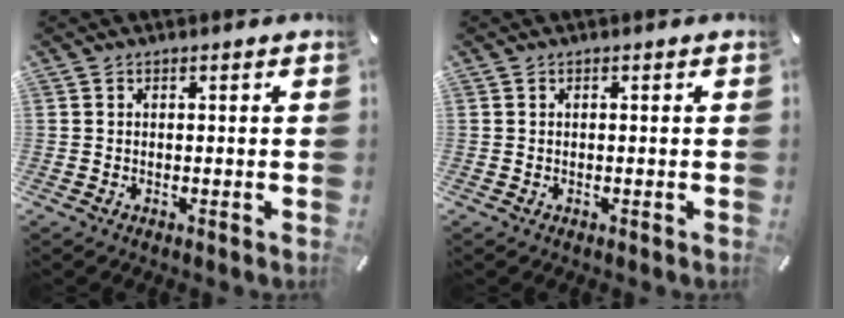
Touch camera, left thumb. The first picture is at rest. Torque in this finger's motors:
{"motor_torque": [-0.09, -0.02, -0.04, 0.08, 0.00]}